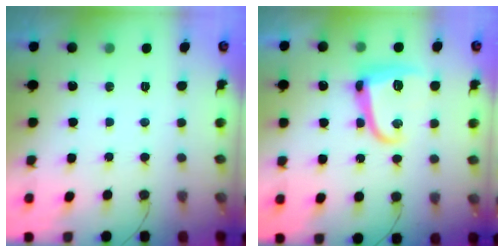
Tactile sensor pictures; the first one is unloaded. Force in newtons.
{"total": 13.3, "press": 13.3, "slide": 0.9}